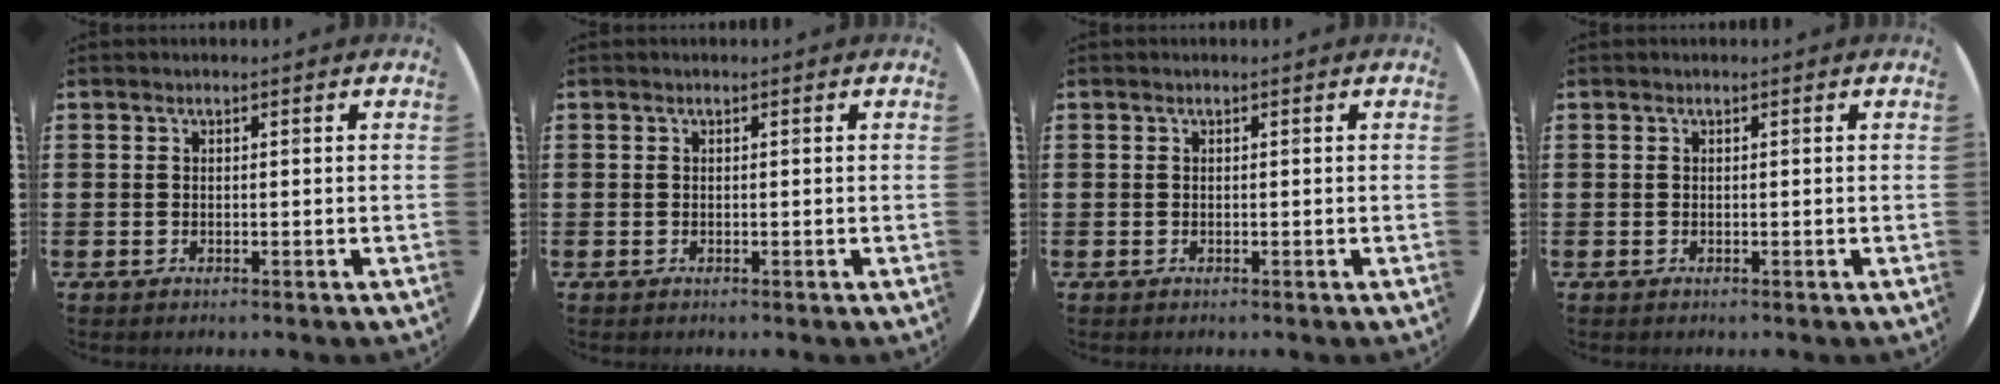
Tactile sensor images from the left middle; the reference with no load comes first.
{"total": 0.0}
{"total": 0.0}
{"total": 0.0}